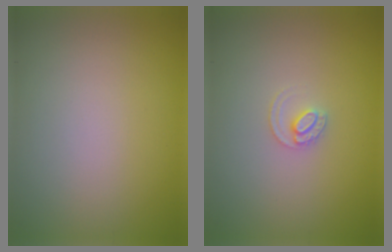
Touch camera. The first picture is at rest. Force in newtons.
{"total": 1.5, "press": 1.5, "slide": 0.2}